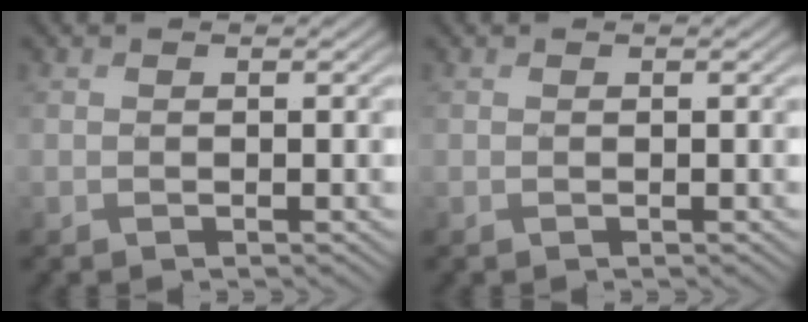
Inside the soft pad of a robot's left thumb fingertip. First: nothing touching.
{"total": 0.0}